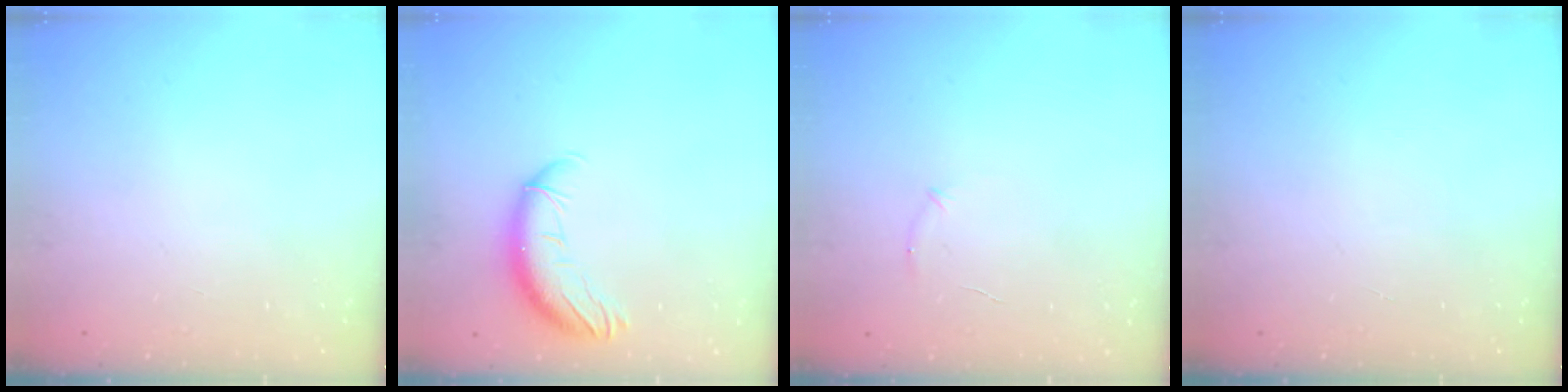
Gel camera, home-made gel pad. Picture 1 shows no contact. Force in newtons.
{"total": 11.2, "press": 11.1, "slide": 1.7}
{"total": 4.7, "press": 4.5, "slide": 1.3}
{"total": 0.0}